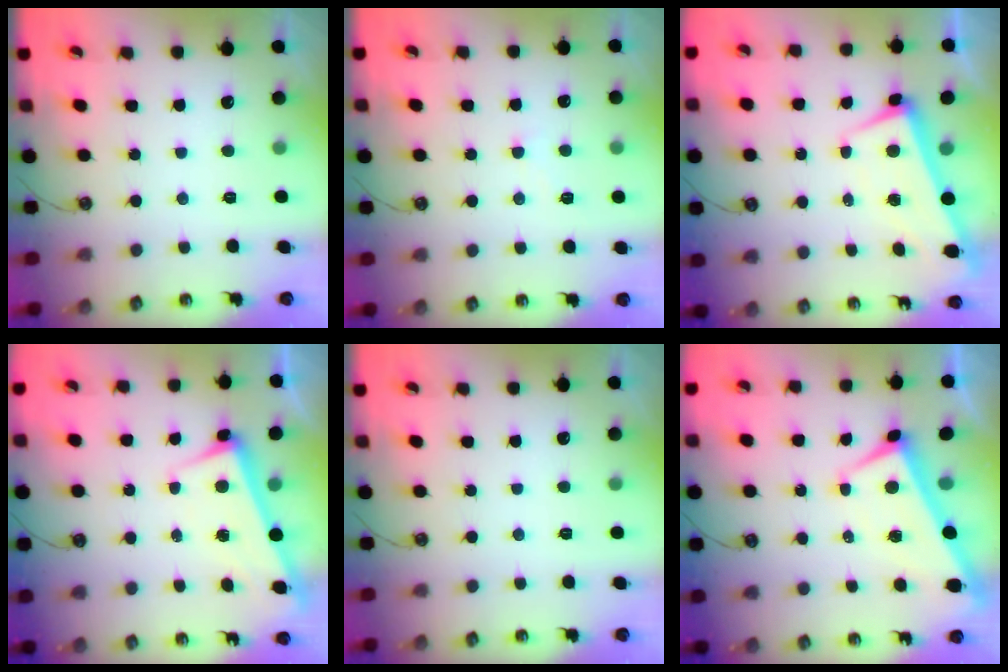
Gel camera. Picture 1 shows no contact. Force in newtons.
{"total": 0.5, "press": 0.0, "slide": 0.5}
{"total": 1.9, "press": 1.0, "slide": 1.6}
{"total": 2.6, "press": 2.5, "slide": 0.7}
{"total": 0.0}
{"total": 2.3, "press": 2.2, "slide": 0.5}